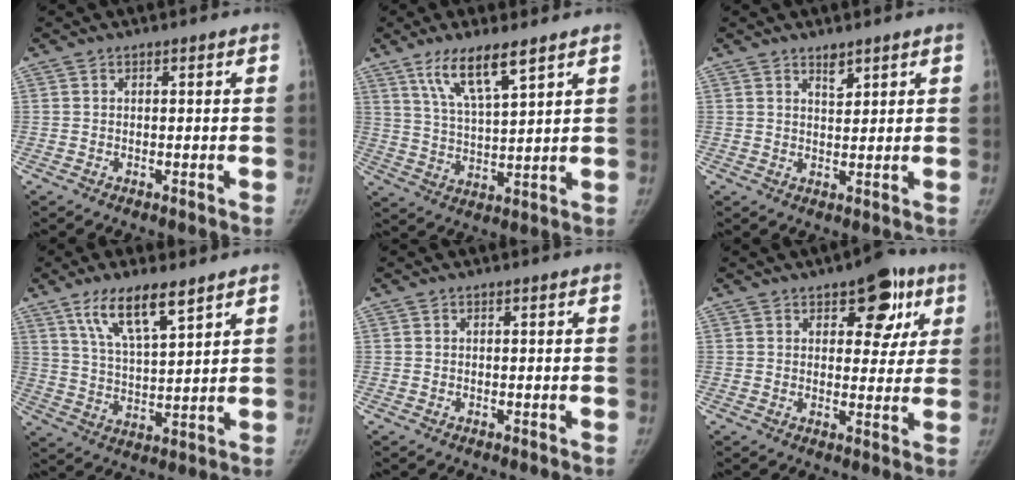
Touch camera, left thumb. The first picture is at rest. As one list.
[{"total": 9.5, "force": [6.1, 2.0, 7.0], "torque": [-0.124, -0.031, 0.123]}, {"total": 2.4, "force": [1.8, 1.1, 1.2], "torque": [-0.011, -0.015, 0.033]}, {"total": 10.5, "force": [6.8, 2.8, 7.5], "torque": [-0.124, -0.034, 0.133]}, {"total": 0.0}, {"total": 10.1, "force": [4.9, 5.6, 6.9], "torque": [-0.041, -0.012, 0.057]}]